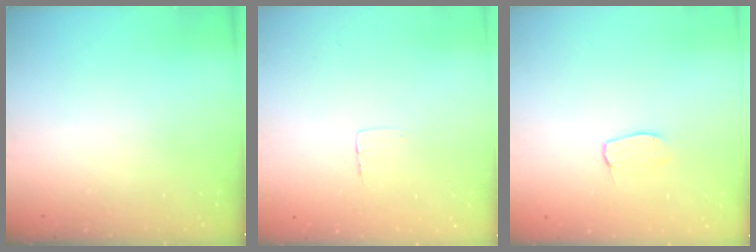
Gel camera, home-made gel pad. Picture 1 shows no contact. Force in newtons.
{"total": 3.0, "press": 3.0, "slide": 0.2}
{"total": 3.9, "press": 3.9, "slide": 0.2}